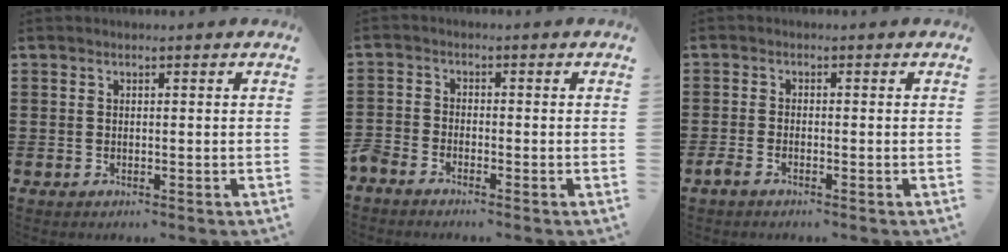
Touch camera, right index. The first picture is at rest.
{"total": 2.2, "force": [-2.2, 0.4, 0.1], "torque": [-0.013, 0.001, -0.048]}
{"total": 1.4, "force": [-1.0, 0.4, 0.9], "torque": [-0.031, -0.007, -0.024]}